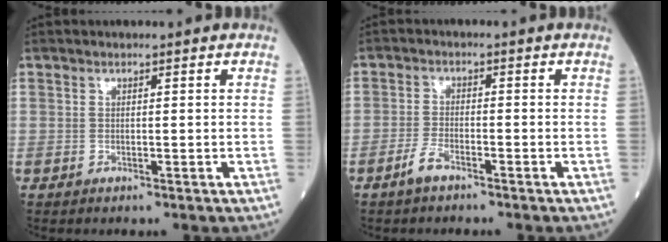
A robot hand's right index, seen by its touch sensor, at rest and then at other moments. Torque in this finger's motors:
{"motor_torque": [0.13, 0.13, -0.11, -0.05]}